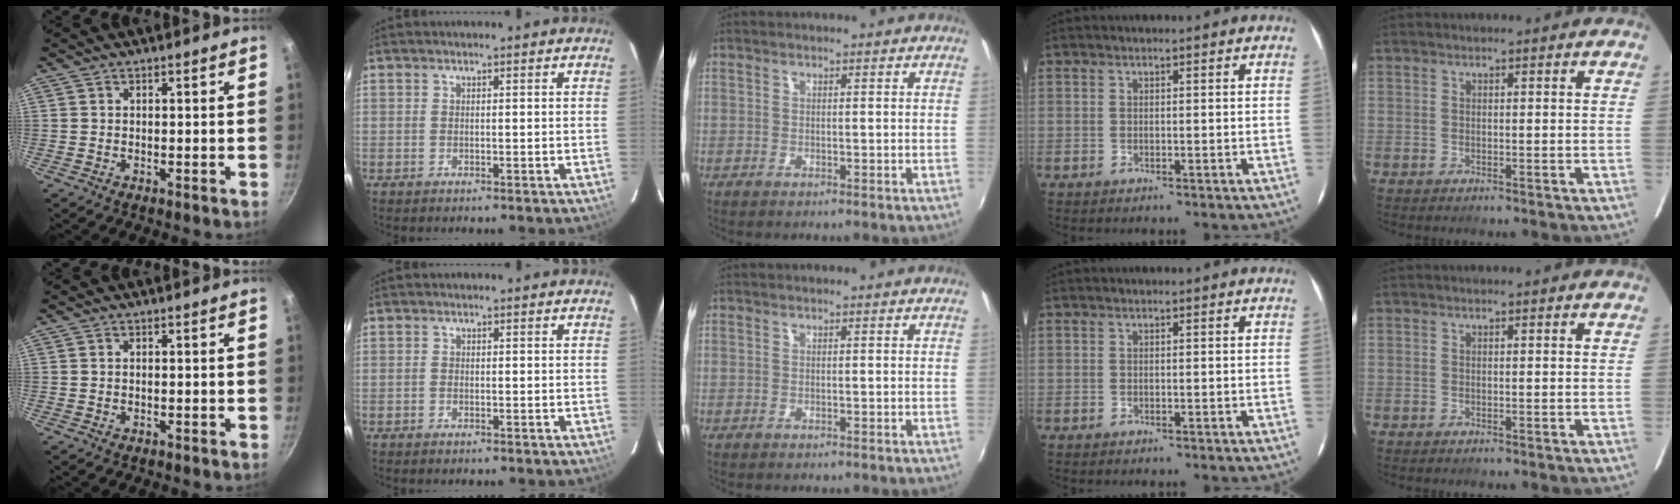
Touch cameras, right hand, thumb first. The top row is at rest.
{"index": {"total": 0.6, "force": [-0.5, 0.3, 0.2], "torque": [-0.005, 0.000, -0.012]}}